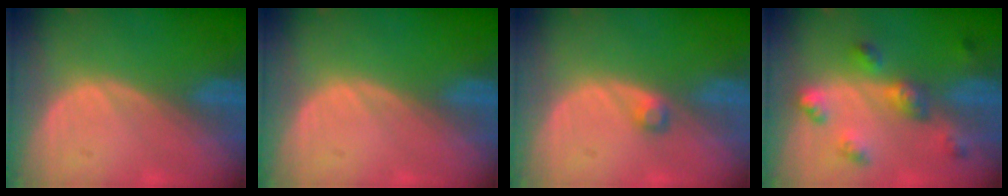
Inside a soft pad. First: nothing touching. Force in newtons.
{"total": 0.0}
{"total": 1.5, "press": 1.4, "slide": 0.2}
{"total": 6.5, "press": 5.9, "slide": 2.7}